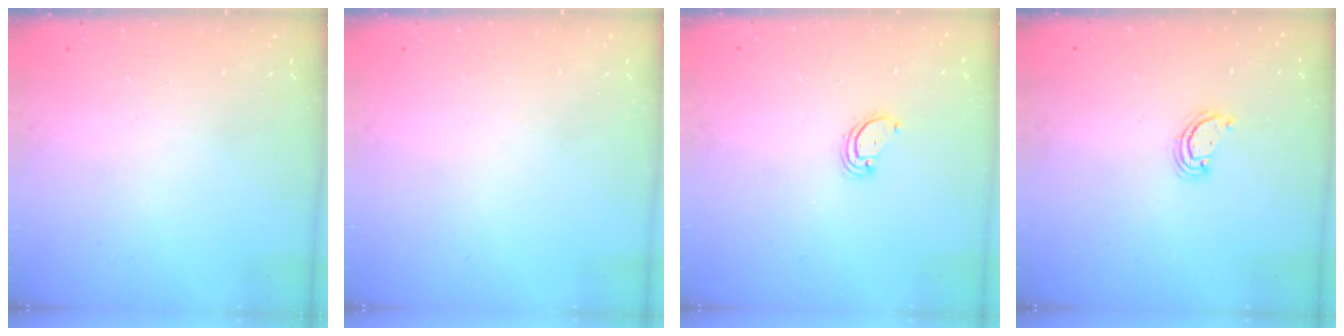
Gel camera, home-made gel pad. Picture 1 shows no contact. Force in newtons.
{"total": 0.0}
{"total": 2.6, "press": 2.6, "slide": 0.1}
{"total": 2.9, "press": 2.8, "slide": 0.3}